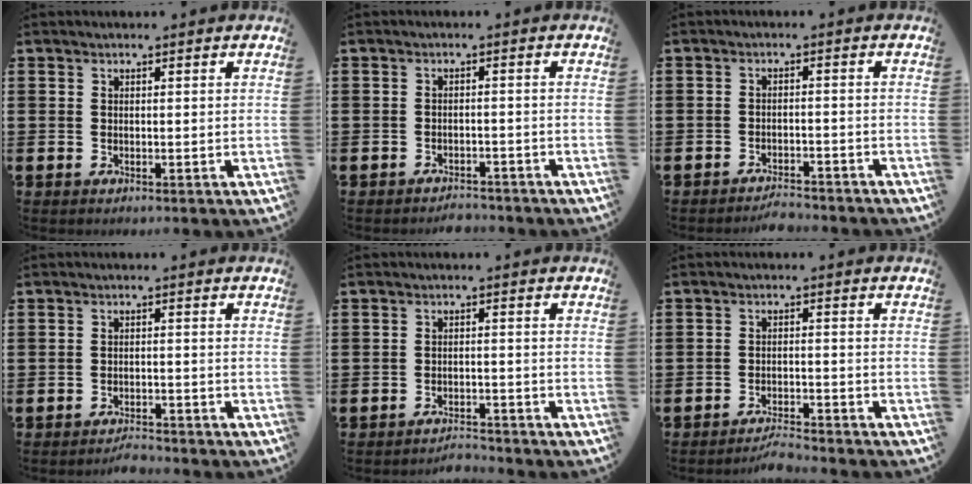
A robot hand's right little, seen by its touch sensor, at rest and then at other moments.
{"total": 1.9, "force": [-1.8, 0.2, -0.2], "torque": [-0.003, 0.005, -0.041]}
{"total": 2.3, "force": [-2.3, 0.1, 0.2], "torque": [-0.009, 0.005, -0.048]}
{"total": 1.8, "force": [-1.8, 0.1, 0.2], "torque": [-0.009, 0.004, -0.038]}
{"total": 2.3, "force": [-2.3, 0.0, 0.0], "torque": [-0.007, 0.003, -0.048]}
{"total": 2.6, "force": [-2.6, 0.0, 0.4], "torque": [-0.010, 0.006, -0.054]}